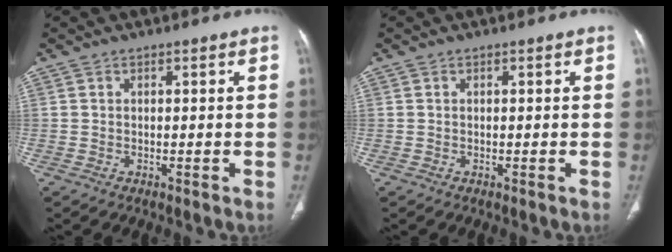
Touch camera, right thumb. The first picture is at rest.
{"total": 0.0}